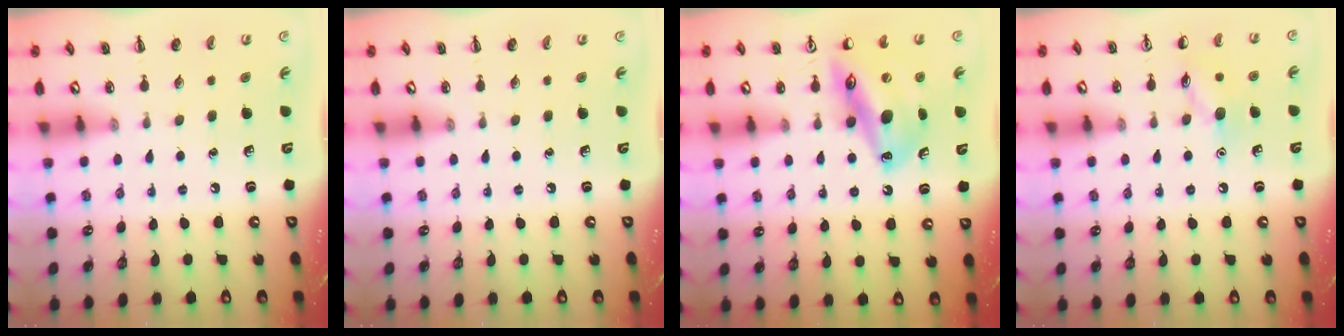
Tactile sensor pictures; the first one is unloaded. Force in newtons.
{"total": 0.0}
{"total": 18.1, "press": 17.8, "slide": 3.5}
{"total": 8.1, "press": 8.1, "slide": 0.7}